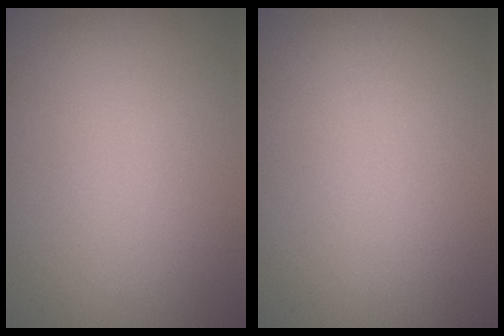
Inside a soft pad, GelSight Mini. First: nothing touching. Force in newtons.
{"total": 0.0}